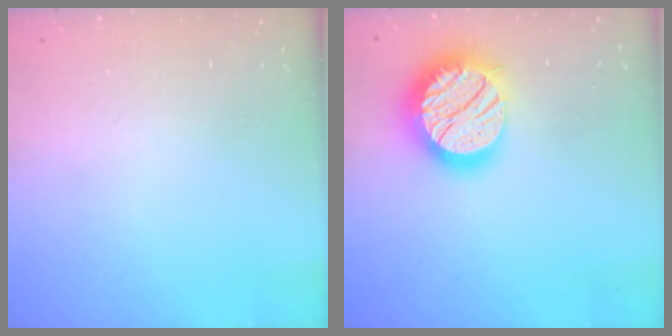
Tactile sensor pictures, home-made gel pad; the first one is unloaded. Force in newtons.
{"total": 19.8, "press": 19.8, "slide": 1.1}